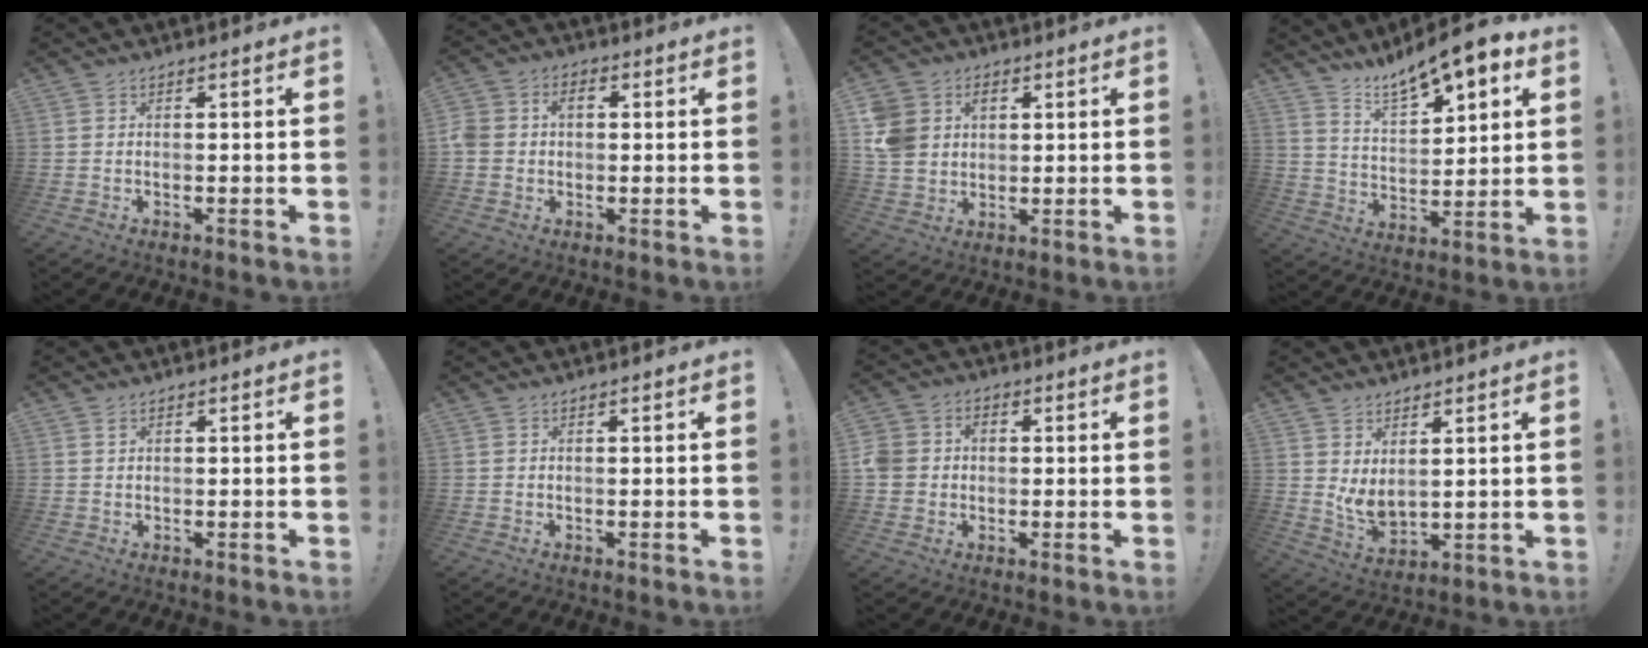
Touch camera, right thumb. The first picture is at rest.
{"total": 5.5, "force": [0.4, 4.6, 2.9], "torque": [-0.073, 0.010, 0.006]}
{"total": 8.8, "force": [2.4, 7.5, 3.8], "torque": [-0.088, -0.010, 0.050]}
{"total": 11.8, "force": [10.0, 3.4, 5.3], "torque": [-0.098, -0.077, 0.174]}
{"total": 0.9, "force": [0.6, 0.5, 0.4], "torque": [-0.005, -0.001, 0.010]}
{"total": 0.0}
{"total": 6.5, "force": [-0.2, 5.9, 2.7], "torque": [-0.065, 0.009, -0.005]}
{"total": 6.1, "force": [2.7, 3.1, 4.6], "torque": [-0.063, -0.035, 0.052]}